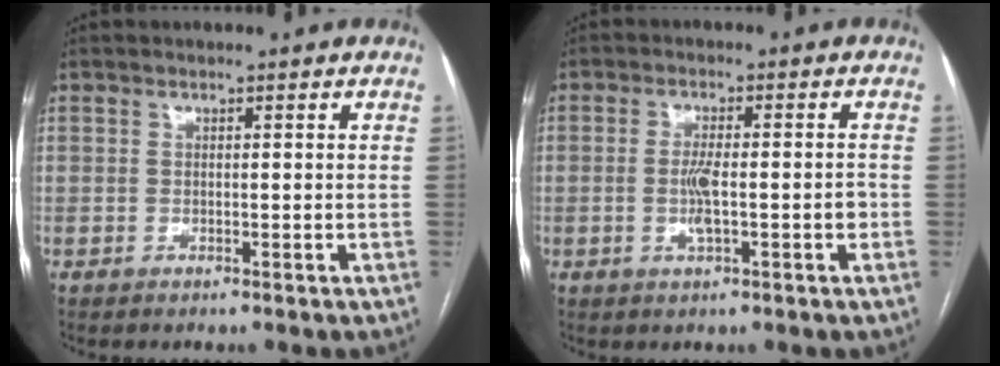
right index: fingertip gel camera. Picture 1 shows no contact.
{"total": 5.0, "force": [-1.2, 1.0, 4.8], "torque": [-0.093, 0.005, -0.017]}